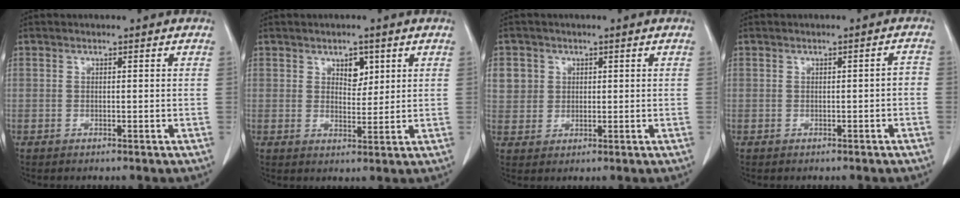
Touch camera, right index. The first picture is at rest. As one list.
[{"total": 3.3, "force": [1.7, 2.0, 2.1], "torque": [-0.027, -0.001, 0.029]}, {"total": 4.8, "force": [1.7, 4.4, 0.7], "torque": [-0.010, 0.006, 0.038]}, {"total": 1.3, "force": [-0.5, 0.4, 1.1], "torque": [-0.009, 0.004, -0.006]}]